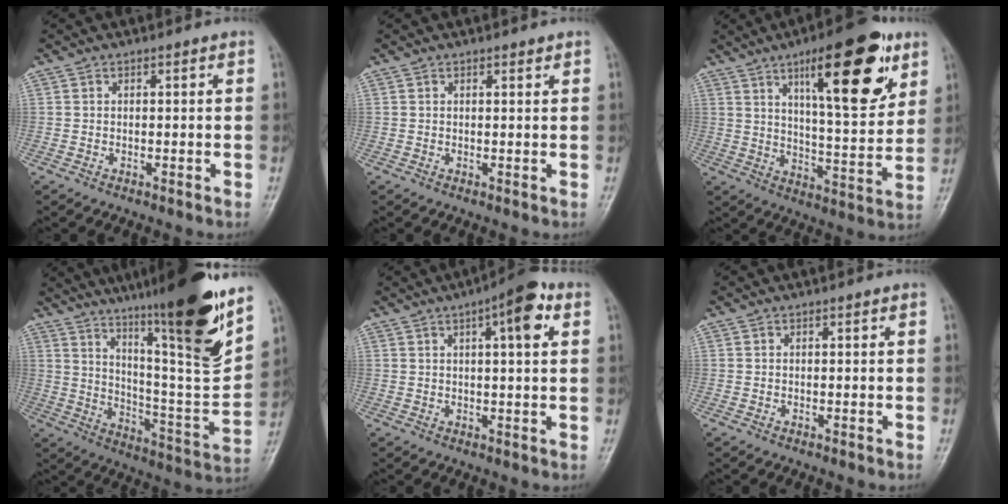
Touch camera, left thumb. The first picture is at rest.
{"total": 0.9, "force": [0.6, 0.3, 0.6], "torque": [-0.008, -0.002, 0.008]}
{"total": 19.5, "force": [10.1, 6.3, 15.5], "torque": [-0.190, -0.047, 0.152]}
{"total": 25.2, "force": [16.7, 2.7, 18.7], "torque": [-0.263, -0.076, 0.270]}
{"total": 8.3, "force": [3.2, 2.3, 7.3], "torque": [-0.096, 0.005, 0.040]}
{"total": 0.0}